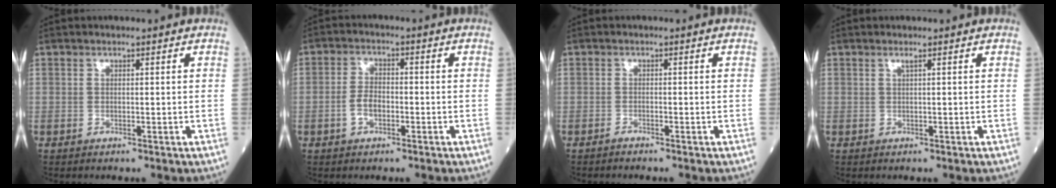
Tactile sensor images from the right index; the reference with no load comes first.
{"total": 3.4, "force": [-1.3, 1.7, 2.7], "torque": [-0.058, 0.005, -0.024]}
{"total": 0.8, "force": [-0.7, 0.0, 0.3], "torque": [-0.011, 0.000, -0.010]}
{"total": 0.5, "force": [0.3, -0.2, 0.4], "torque": [-0.014, -0.001, 0.011]}